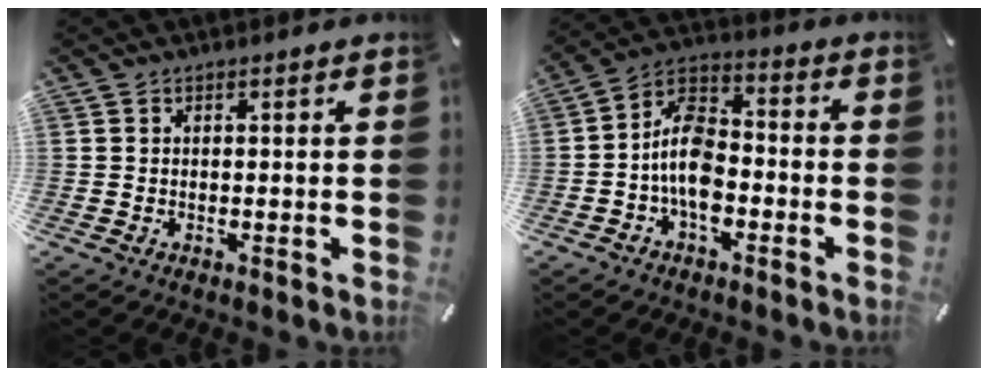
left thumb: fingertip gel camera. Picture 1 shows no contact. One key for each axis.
{"total": 10.7, "fx": -3.6, "fy": 6.6, "fz": 7.6, "tx": -0.156, "ty": 0.020, "tz": -0.065}